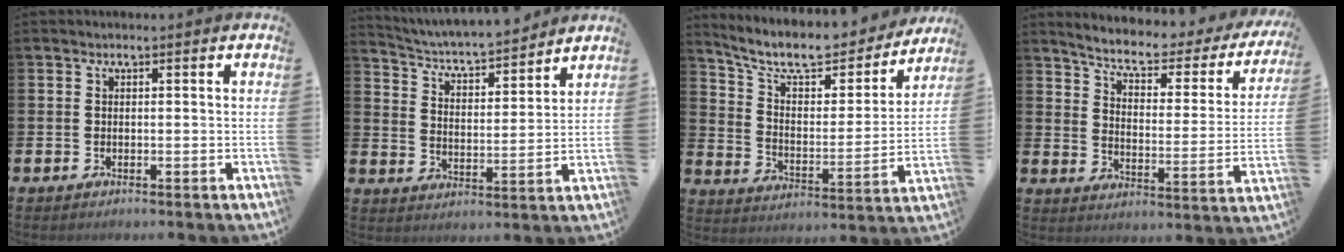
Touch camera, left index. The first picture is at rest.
{"total": 5.0, "force": [4.9, 0.6, 1.1], "torque": [-0.050, -0.045, 0.079]}
{"total": 9.8, "force": [8.5, 3.0, 3.7], "torque": [-0.102, -0.059, 0.143]}
{"total": 5.6, "force": [4.6, 1.6, 2.7], "torque": [-0.080, -0.034, 0.071]}